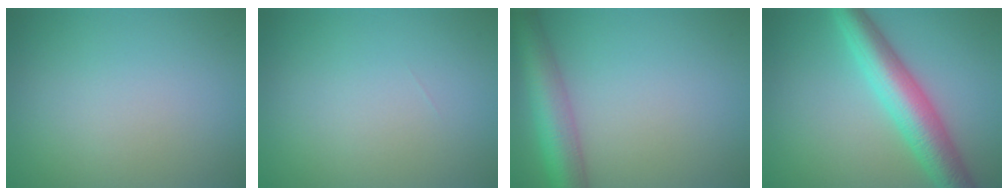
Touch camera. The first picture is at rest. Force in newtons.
{"total": 0.0}
{"total": 5.4, "press": 5.4, "slide": 0.3}
{"total": 6.3, "press": 6.3, "slide": 0.0}